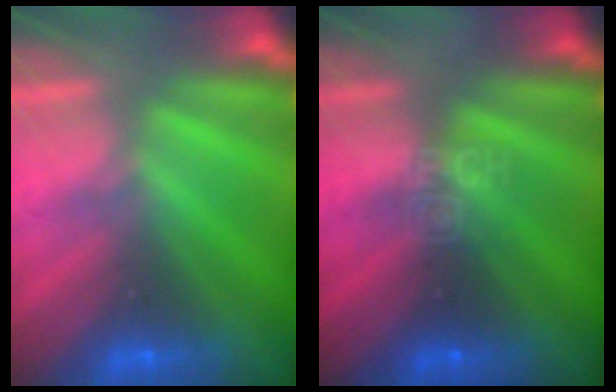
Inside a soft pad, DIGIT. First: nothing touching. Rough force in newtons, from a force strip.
{"total": 3.2}